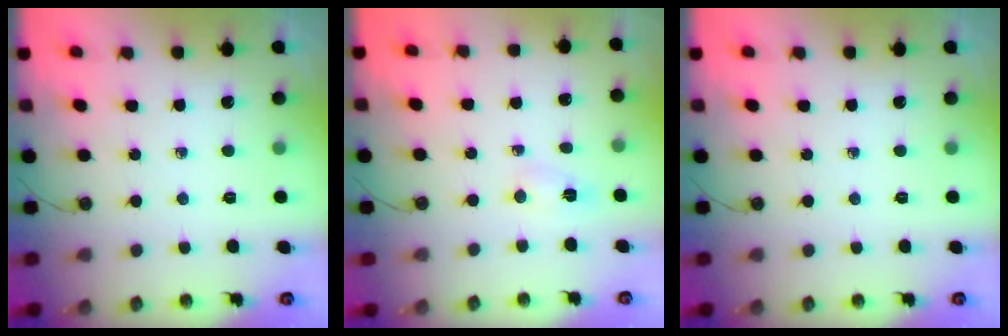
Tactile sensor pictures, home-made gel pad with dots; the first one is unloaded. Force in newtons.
{"total": 3.3, "press": 3.2, "slide": 0.4}
{"total": 0.0}